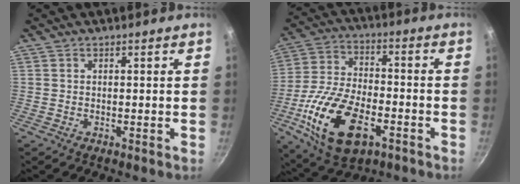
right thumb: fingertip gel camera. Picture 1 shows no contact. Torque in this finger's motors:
{"motor_torque": [0.54, 0.51, 1.34, -1.42, 0.48]}